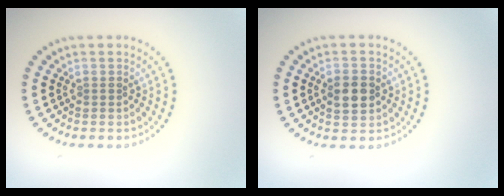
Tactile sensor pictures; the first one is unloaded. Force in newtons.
{"total": 3.0, "press": 3.0, "slide": 0.1}